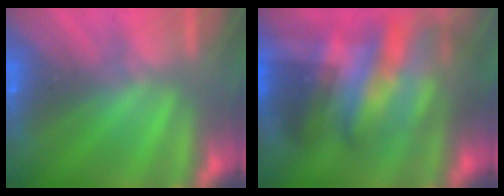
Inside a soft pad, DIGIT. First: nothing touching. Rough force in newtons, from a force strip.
{"total": 7.0}